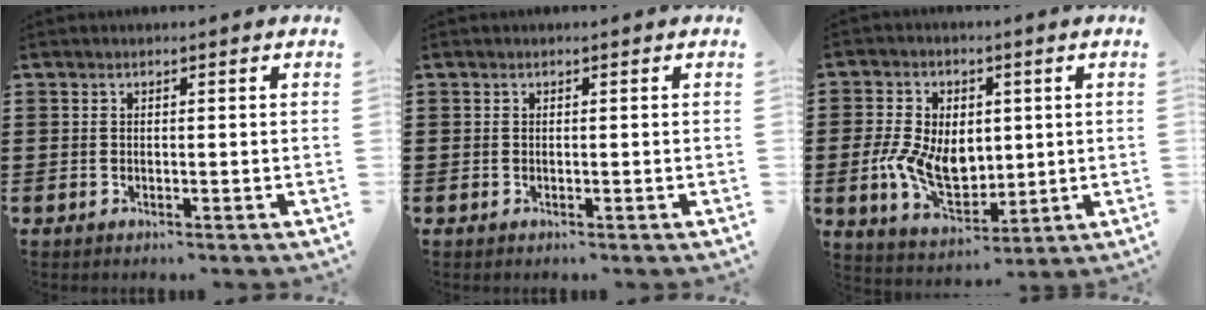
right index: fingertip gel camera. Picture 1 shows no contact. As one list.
[{"total": 0.0}, {"total": 9.2, "force": [-0.2, 6.5, 6.5], "torque": [-0.143, 0.009, -0.002]}]